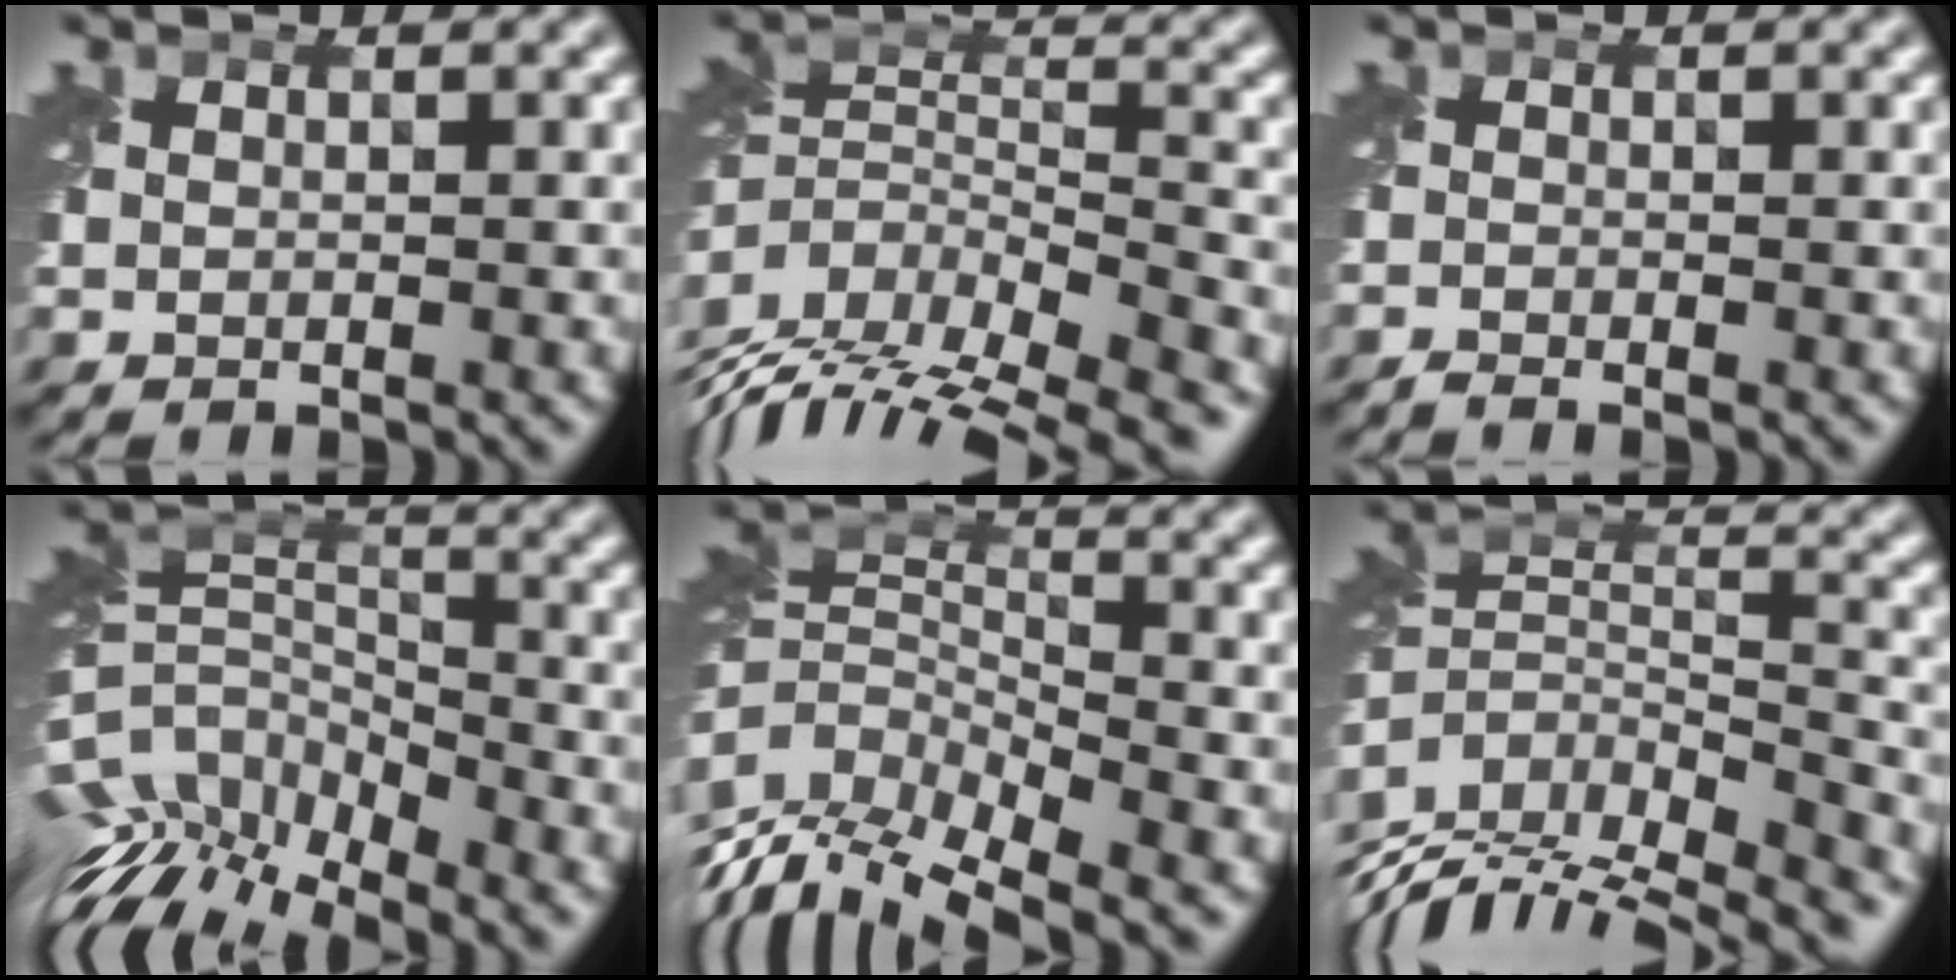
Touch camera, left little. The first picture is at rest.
{"total": 12.9, "force": [-8.6, 5.8, 7.6], "torque": [-0.140, 0.007, -0.100]}
{"total": 0.9, "force": [-0.9, 0.0, 0.3], "torque": [-0.006, -0.010, -0.024]}
{"total": 9.7, "force": [-6.9, 4.3, 5.2], "torque": [-0.105, 0.008, -0.125]}
{"total": 10.2, "force": [-5.0, 5.2, 7.2], "torque": [-0.147, -0.008, -0.098]}
{"total": 12.9, "force": [-9.2, 6.4, 6.3], "torque": [-0.122, 0.009, -0.116]}